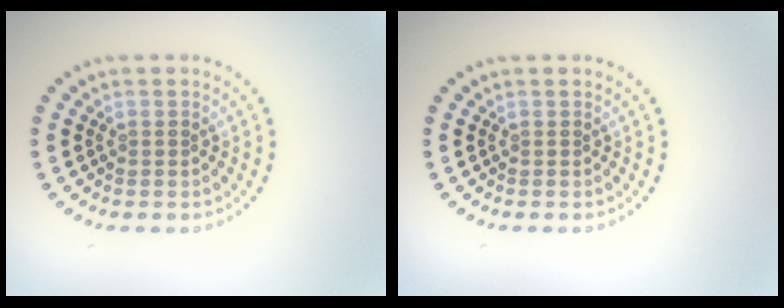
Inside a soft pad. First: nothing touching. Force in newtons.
{"total": 0.0}